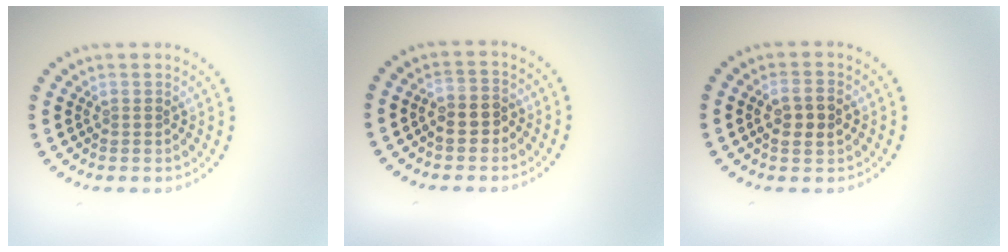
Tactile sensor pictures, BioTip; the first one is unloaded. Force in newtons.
{"total": 2.0, "press": 1.9, "slide": 0.6}
{"total": 2.7, "press": 2.7, "slide": 0.5}